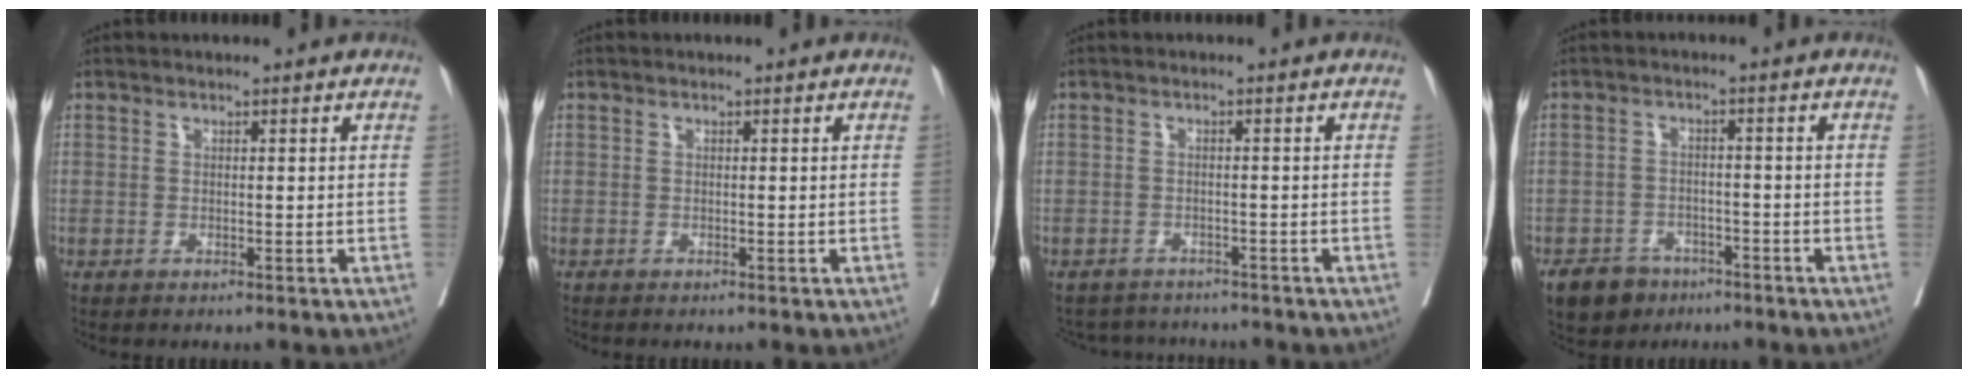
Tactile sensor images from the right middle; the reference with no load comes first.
{"total": 0.0}
{"total": 6.1, "force": [-5.9, 1.5, 0.5], "torque": [-0.004, 0.007, -0.079]}
{"total": 5.7, "force": [-3.9, 3.8, 1.5], "torque": [-0.029, 0.005, -0.060]}